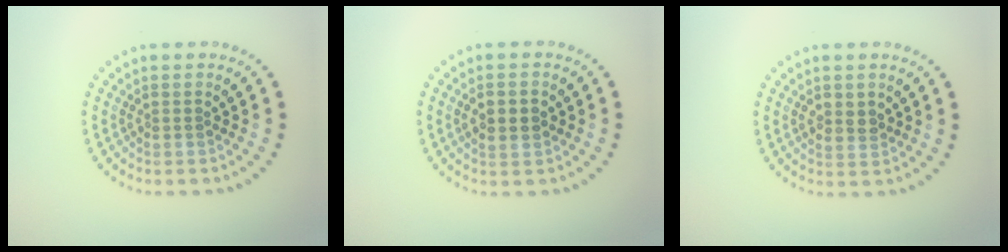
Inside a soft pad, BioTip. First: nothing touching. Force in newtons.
{"total": 2.2, "press": 2.2, "slide": 0.1}
{"total": 1.7, "press": 1.7, "slide": 0.3}